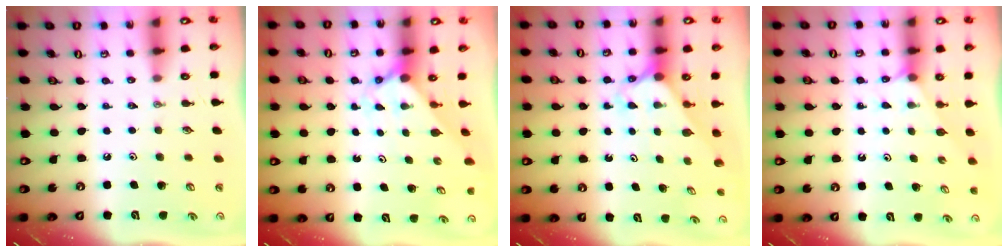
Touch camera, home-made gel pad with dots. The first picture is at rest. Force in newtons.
{"total": 2.0, "press": 2.0, "slide": 0.2}
{"total": 2.2, "press": 2.2, "slide": 0.2}
{"total": 2.3, "press": 2.3, "slide": 0.4}